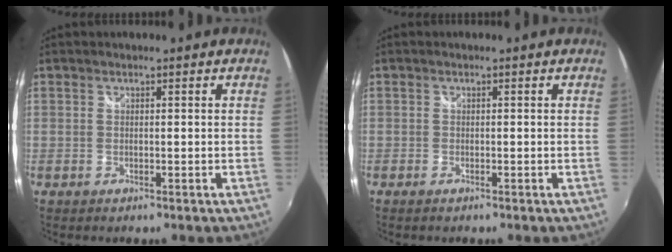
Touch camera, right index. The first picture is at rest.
{"total": 0.9, "force": [-0.8, 0.3, 0.2], "torque": [-0.006, -0.005, -0.018]}